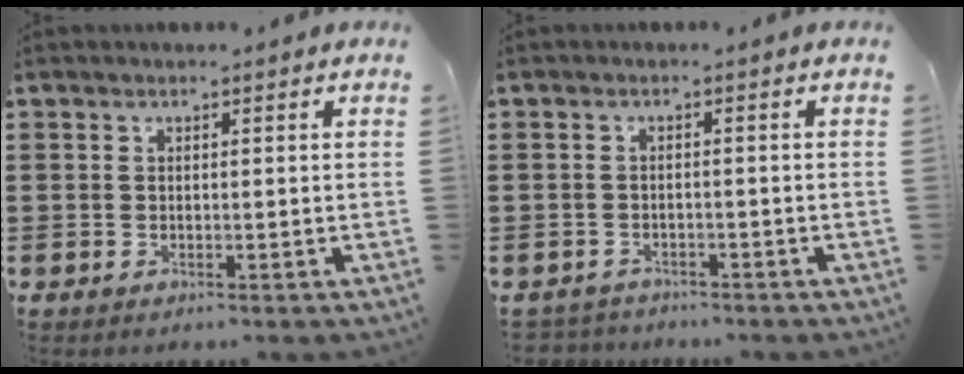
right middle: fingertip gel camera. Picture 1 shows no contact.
{"total": 1.6, "force": [-1.6, 0.3, -0.2], "torque": [-0.001, 0.002, -0.037]}